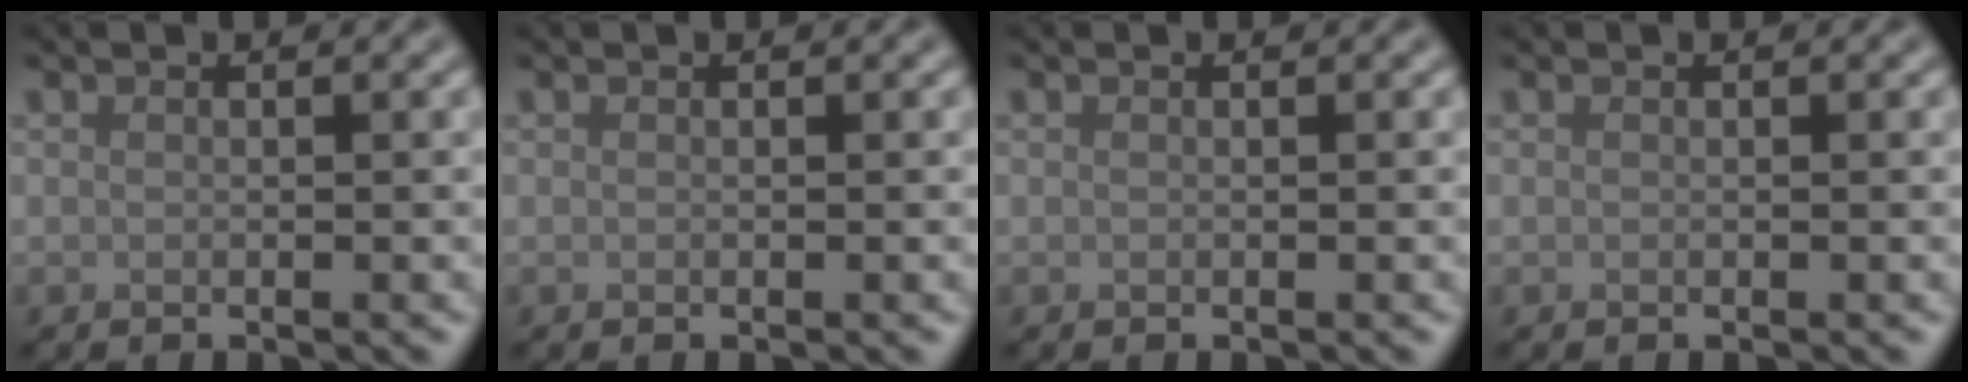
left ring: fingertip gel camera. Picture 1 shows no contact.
{"total": 0.0}
{"total": 0.0}
{"total": 0.0}